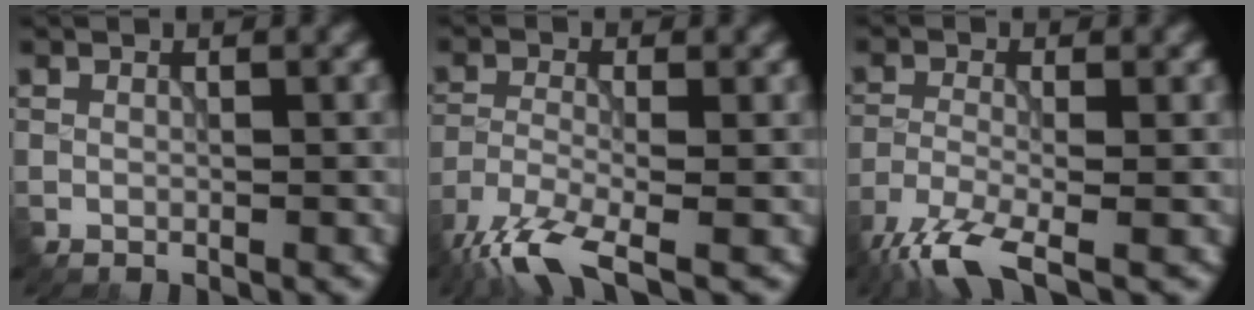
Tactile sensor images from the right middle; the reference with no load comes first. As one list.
[{"total": 7.5, "force": [-5.4, 1.9, 4.8], "torque": [-0.095, -0.015, -0.114]}, {"total": 6.6, "force": [-4.7, 1.6, 4.4], "torque": [-0.089, -0.014, -0.102]}]